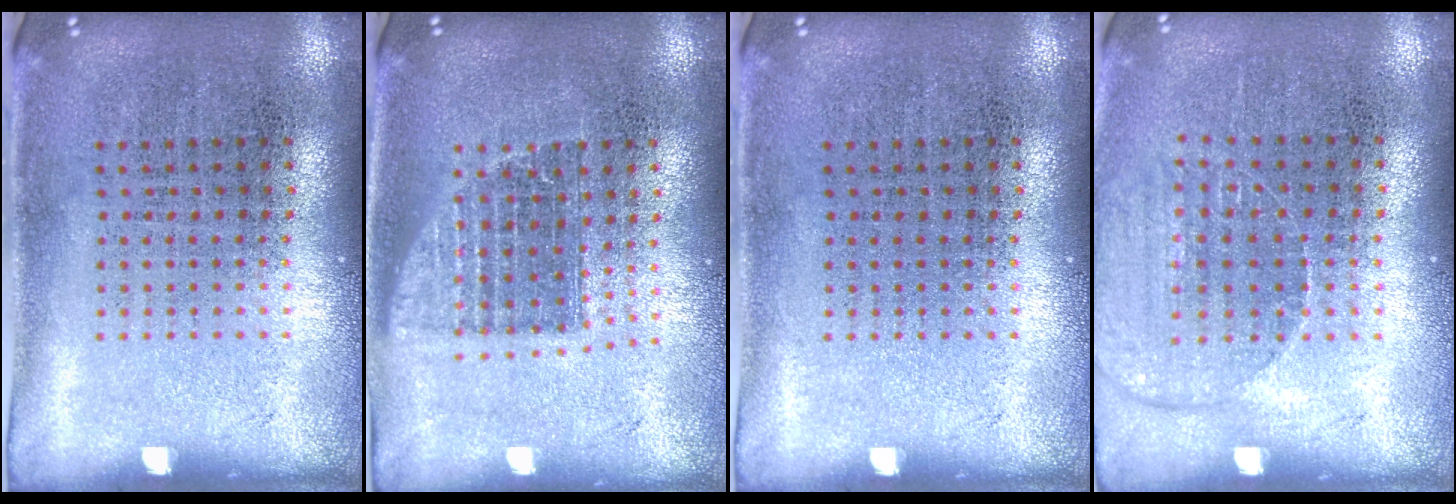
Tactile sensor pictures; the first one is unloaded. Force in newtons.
{"total": 1.3, "press": 1.1, "slide": 0.7}
{"total": 0.0}
{"total": 1.2, "press": 1.2, "slide": 0.1}